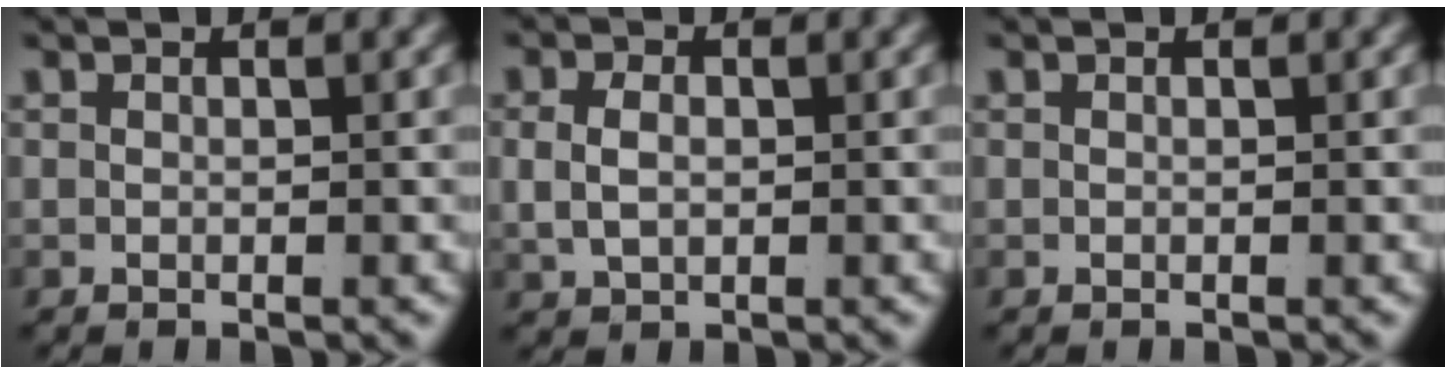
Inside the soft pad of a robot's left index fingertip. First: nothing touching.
{"total": 2.1, "force": [0.1, 1.3, 1.6], "torque": [-0.038, -0.007, 0.013]}
{"total": 0.0}